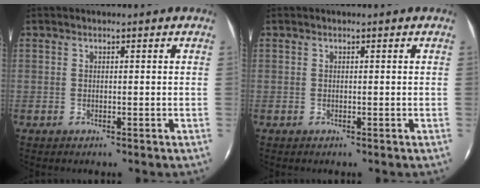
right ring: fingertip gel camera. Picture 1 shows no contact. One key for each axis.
{"total": 0.0}